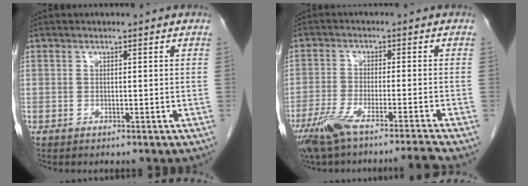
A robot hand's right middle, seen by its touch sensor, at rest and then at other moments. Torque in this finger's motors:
{"motor_torque": [-0.07, -0.34, 0.10, 0.04]}